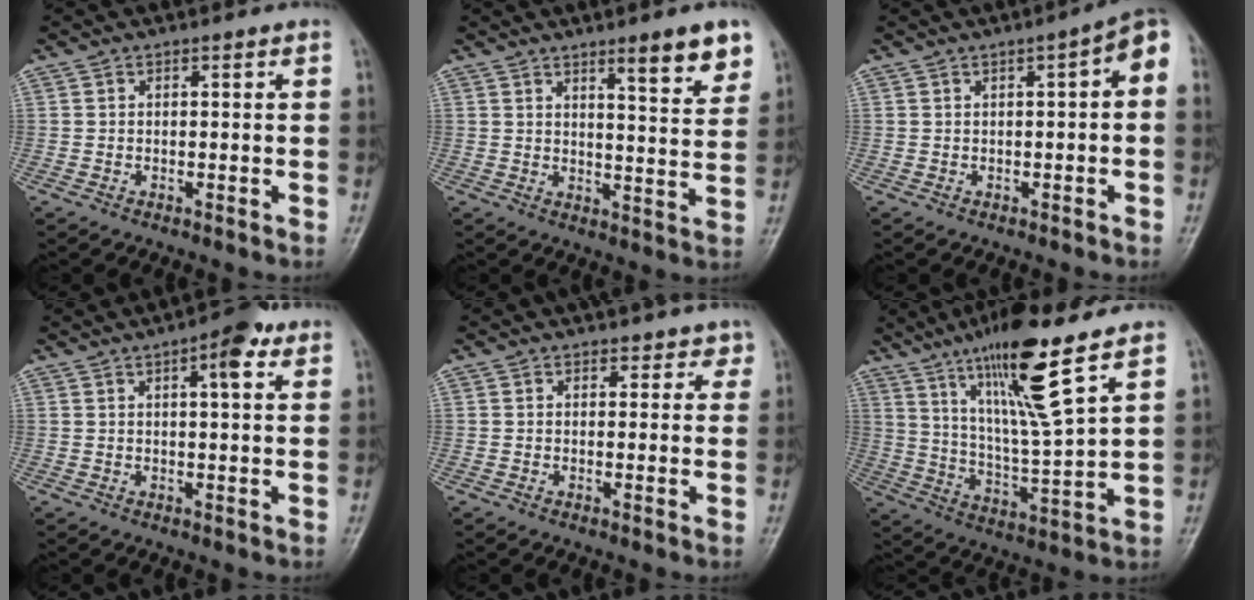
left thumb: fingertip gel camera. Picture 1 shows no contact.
{"total": 8.8, "force": [5.7, 1.4, 6.6], "torque": [-0.079, -0.038, 0.081]}
{"total": 5.3, "force": [0.2, 1.6, 5.0], "torque": [-0.057, 0.026, -0.006]}
{"total": 5.9, "force": [2.9, 1.9, 4.8], "torque": [-0.053, -0.002, 0.033]}
{"total": 2.3, "force": [1.7, 1.6, 0.3], "torque": [0.027, -0.007, 0.013]}
{"total": 17.0, "force": [10.2, 1.7, 13.5], "torque": [-0.234, -0.055, 0.188]}